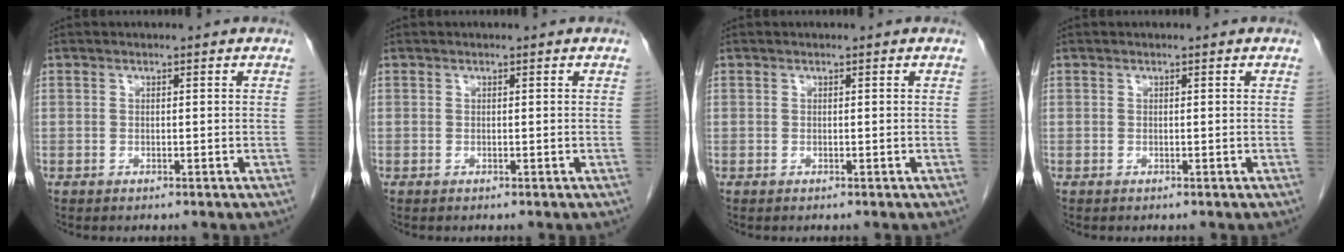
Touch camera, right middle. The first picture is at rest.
{"total": 0.0}
{"total": 0.0}
{"total": 0.0}